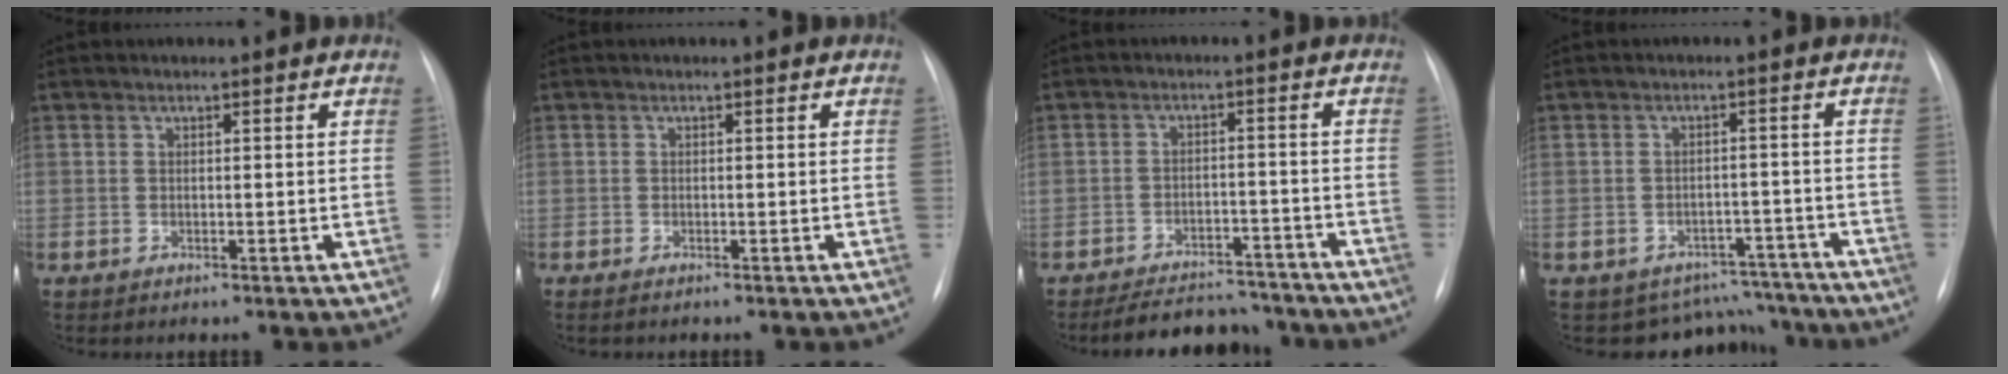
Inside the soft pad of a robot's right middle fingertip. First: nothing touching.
{"total": 1.0, "force": [-0.8, 0.1, 0.6], "torque": [-0.005, -0.001, -0.006]}
{"total": 10.3, "force": [-9.6, 3.0, 2.1], "torque": [-0.019, 0.010, -0.131]}
{"total": 7.9, "force": [-7.0, 3.7, -0.7], "torque": [0.028, 0.039, -0.082]}